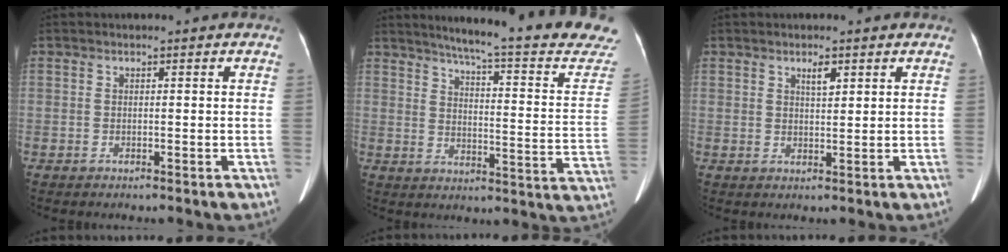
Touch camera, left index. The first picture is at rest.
{"total": 25.7, "force": [23.0, 0.6, 11.3], "torque": [-0.151, -0.100, 0.272]}
{"total": 1.8, "force": [1.0, 0.6, 1.4], "torque": [-0.024, -0.003, 0.019]}